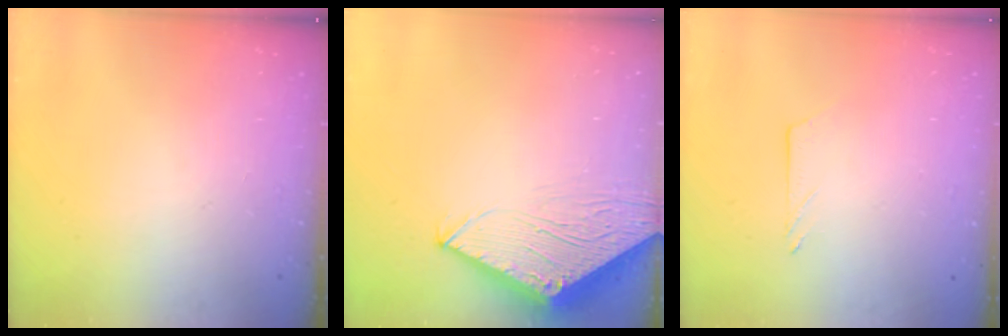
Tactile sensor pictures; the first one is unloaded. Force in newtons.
{"total": 10.5, "press": 10.5, "slide": 0.8}
{"total": 3.5, "press": 3.4, "slide": 0.4}